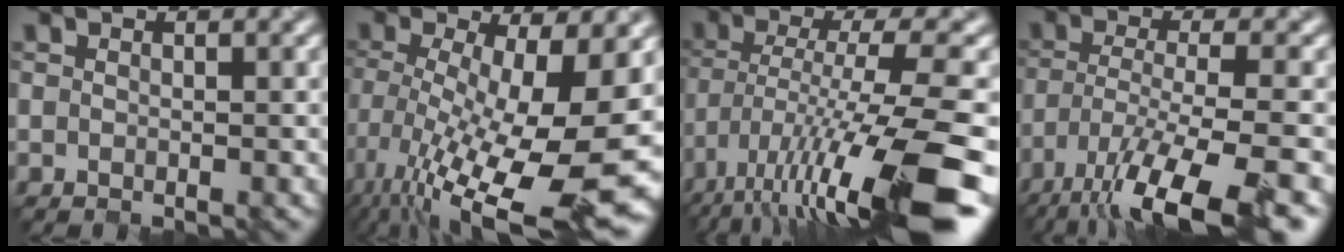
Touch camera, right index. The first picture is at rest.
{"total": 16.6, "force": [-4.9, 5.3, 15.0], "torque": [-0.256, -0.030, -0.068]}
{"total": 14.0, "force": [-7.3, 2.9, 11.6], "torque": [-0.196, -0.007, -0.118]}
{"total": 11.0, "force": [-7.1, 2.7, 8.0], "torque": [-0.147, -0.017, -0.121]}